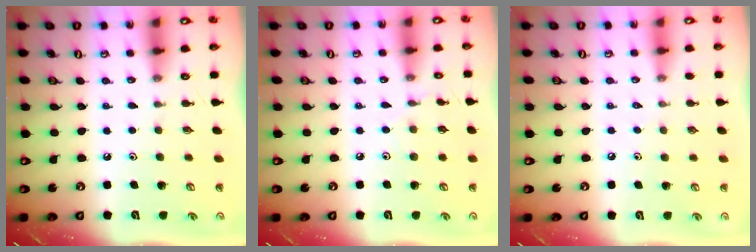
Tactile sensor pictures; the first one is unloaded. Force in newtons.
{"total": 2.7, "press": 2.7, "slide": 0.4}
{"total": 2.5, "press": 2.5, "slide": 0.5}